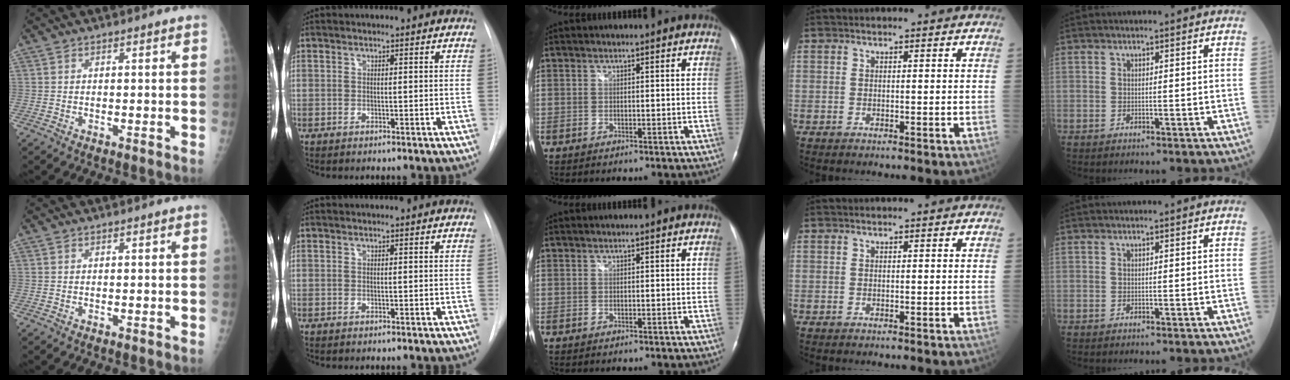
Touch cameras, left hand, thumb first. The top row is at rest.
{}